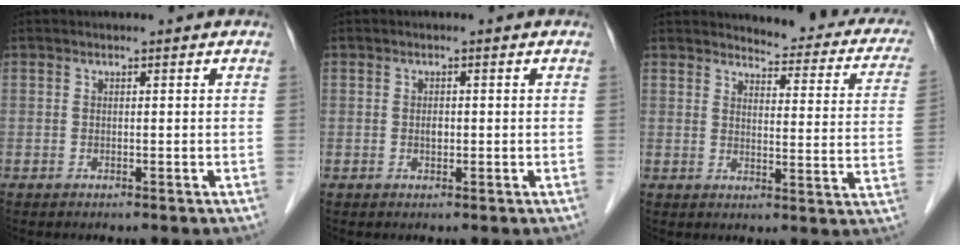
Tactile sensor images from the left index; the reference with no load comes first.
{"total": 1.0, "force": [-0.1, 0.6, 0.8], "torque": [-0.015, 0.001, -0.001]}
{"total": 15.0, "force": [13.8, 3.5, 4.6], "torque": [-0.023, -0.047, 0.128]}